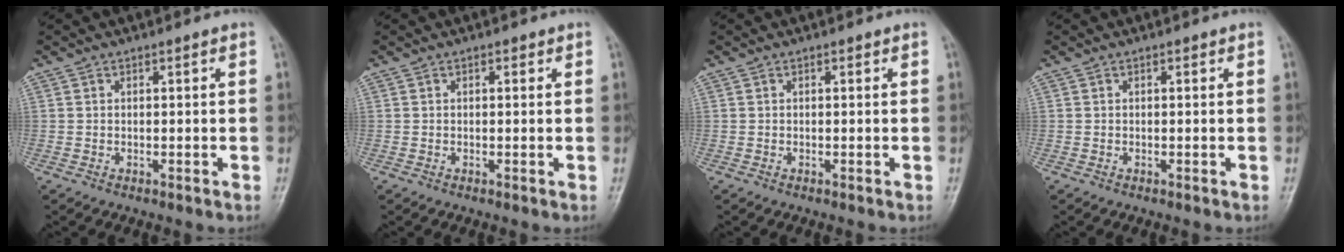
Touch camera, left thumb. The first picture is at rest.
{"total": 0.6, "force": [0.3, 0.4, 0.3], "torque": [0.001, 0.000, 0.001]}
{"total": 0.0}
{"total": 0.0}